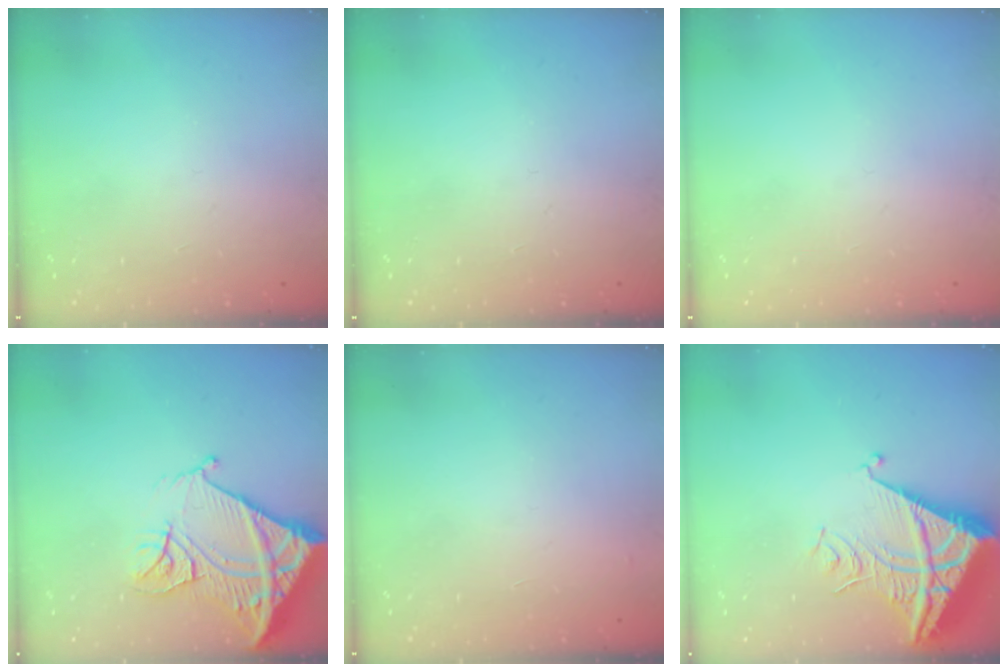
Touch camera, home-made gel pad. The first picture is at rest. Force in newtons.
{"total": 0.0}
{"total": 0.0}
{"total": 17.6, "press": 17.4, "slide": 2.1}
{"total": 2.9, "press": 2.9, "slide": 0.1}
{"total": 7.8, "press": 7.8, "slide": 0.7}